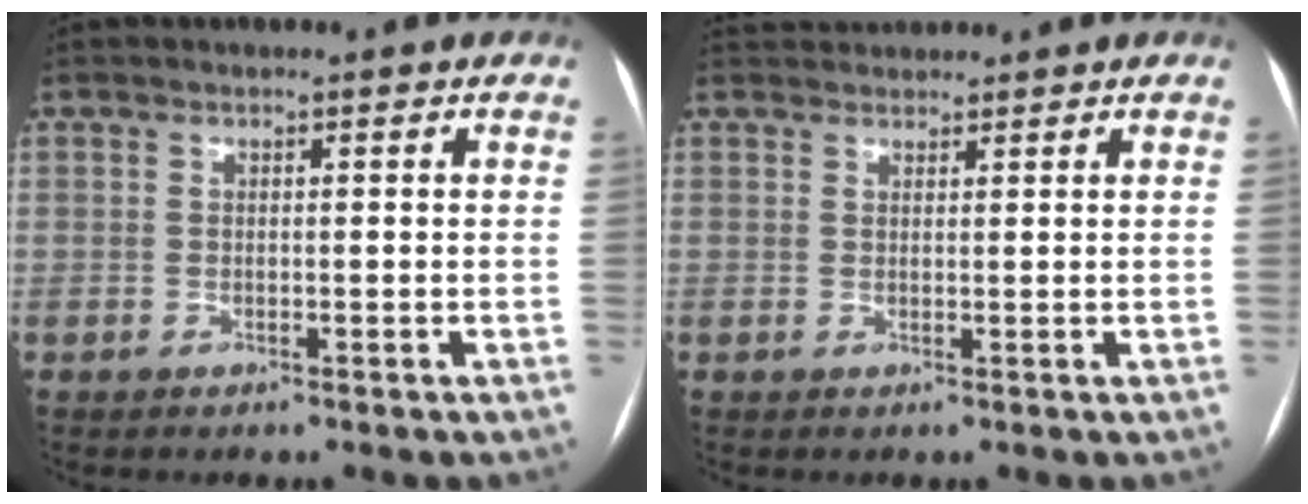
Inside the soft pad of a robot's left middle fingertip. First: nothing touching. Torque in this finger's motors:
{"motor_torque": [0.13, -0.12, -0.12, -0.02]}